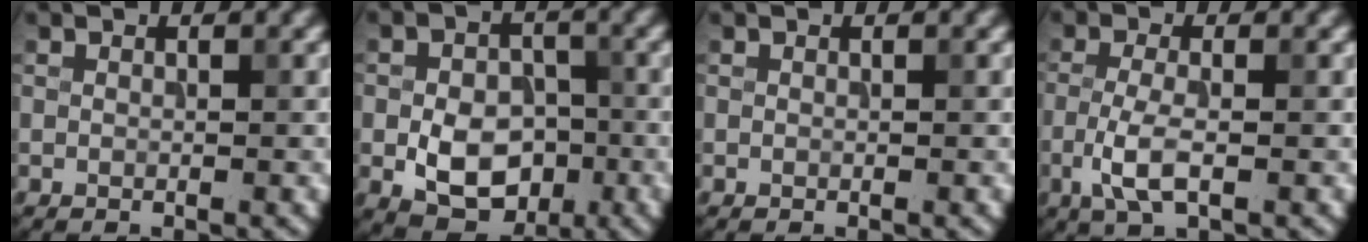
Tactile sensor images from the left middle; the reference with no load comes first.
{"total": 6.5, "force": [-1.8, 4.5, 4.3], "torque": [-0.072, -0.009, -0.028]}
{"total": 0.0}
{"total": 3.3, "force": [-1.1, 1.1, 3.0], "torque": [-0.070, -0.001, -0.030]}